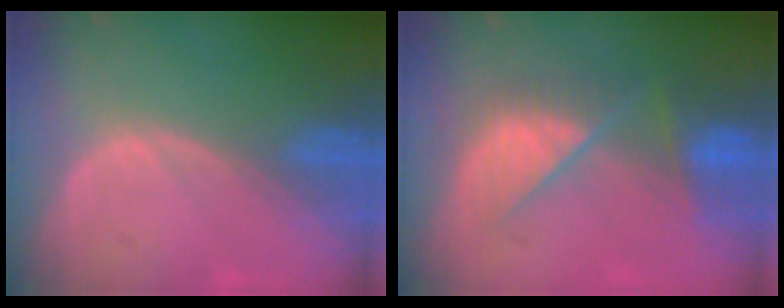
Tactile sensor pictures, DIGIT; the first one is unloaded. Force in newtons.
{"total": 8.0, "press": 7.6, "slide": 2.4}